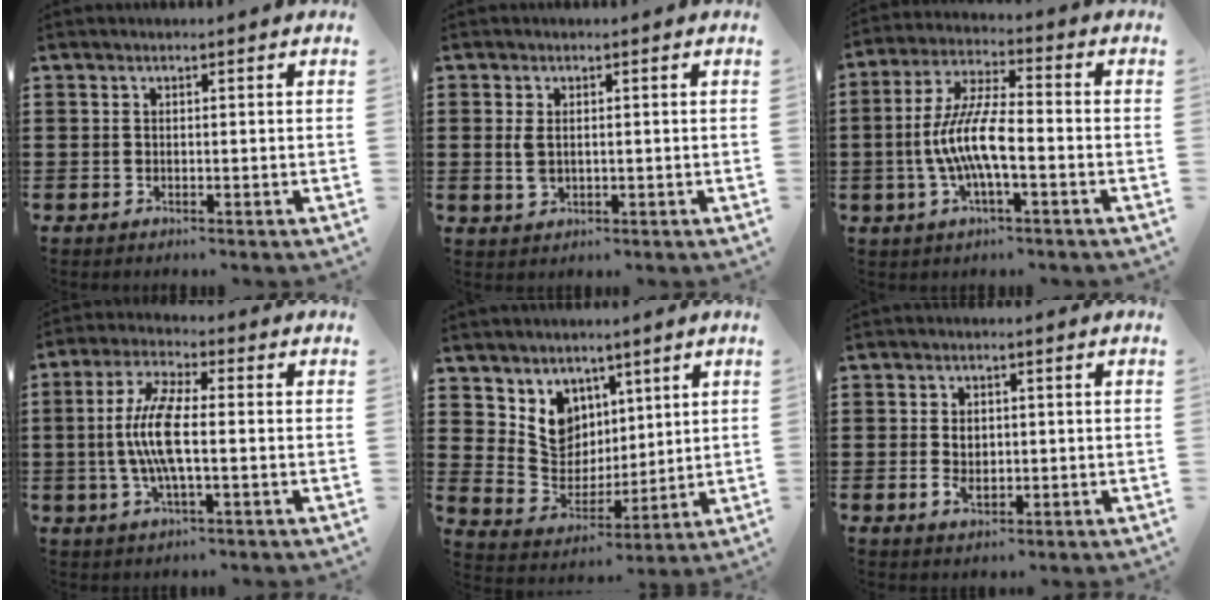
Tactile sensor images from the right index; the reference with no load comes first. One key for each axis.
{"total": 2.4, "fx": 0.2, "fy": 1.3, "fz": 1.9, "tx": -0.048, "ty": 0.003, "tz": 0.001}
{"total": 9.2, "fx": -2.2, "fy": 2.4, "fz": 8.6, "tx": -0.193, "ty": -0.011, "tz": -0.049}
{"total": 8.7, "fx": -0.6, "fy": 2.6, "fz": 8.3, "tx": -0.181, "ty": -0.007, "tz": -0.019}
{"total": 7.5, "fx": 3.9, "fy": 6.2, "fz": 1.3, "tx": -0.061, "ty": -0.027, "tz": 0.077}
{"total": 2.9, "fx": -0.1, "fy": 2.1, "fz": 1.9, "tx": -0.033, "ty": 0.007, "tz": -0.005}